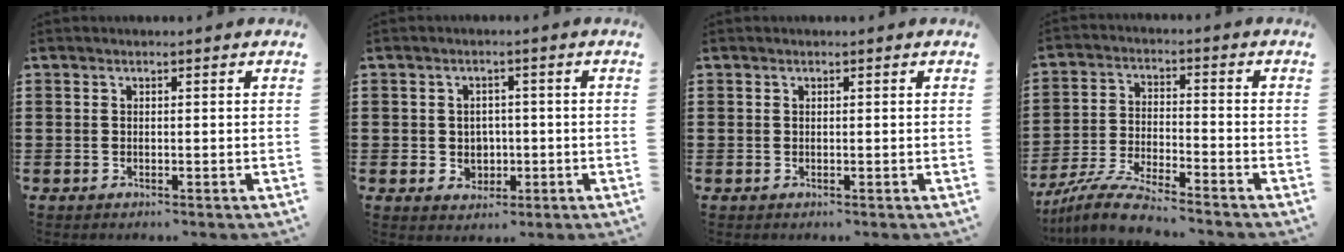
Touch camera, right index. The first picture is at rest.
{"total": 2.9, "force": [0.0, 2.8, 0.9], "torque": [-0.024, 0.002, -0.005]}
{"total": 0.0}
{"total": 7.4, "force": [-6.9, 0.0, 2.6], "torque": [-0.062, -0.002, -0.135]}